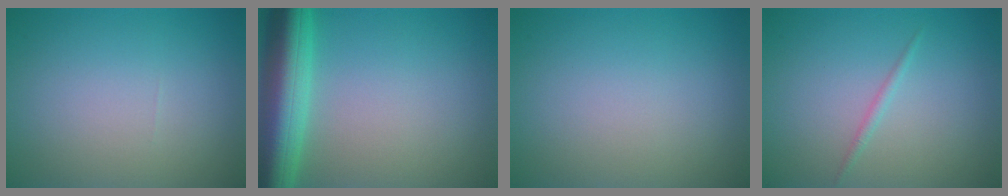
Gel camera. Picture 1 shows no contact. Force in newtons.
{"total": 8.1, "press": 8.1, "slide": 0.6}
{"total": 0.0}
{"total": 0.8, "press": 0.8, "slide": 0.0}